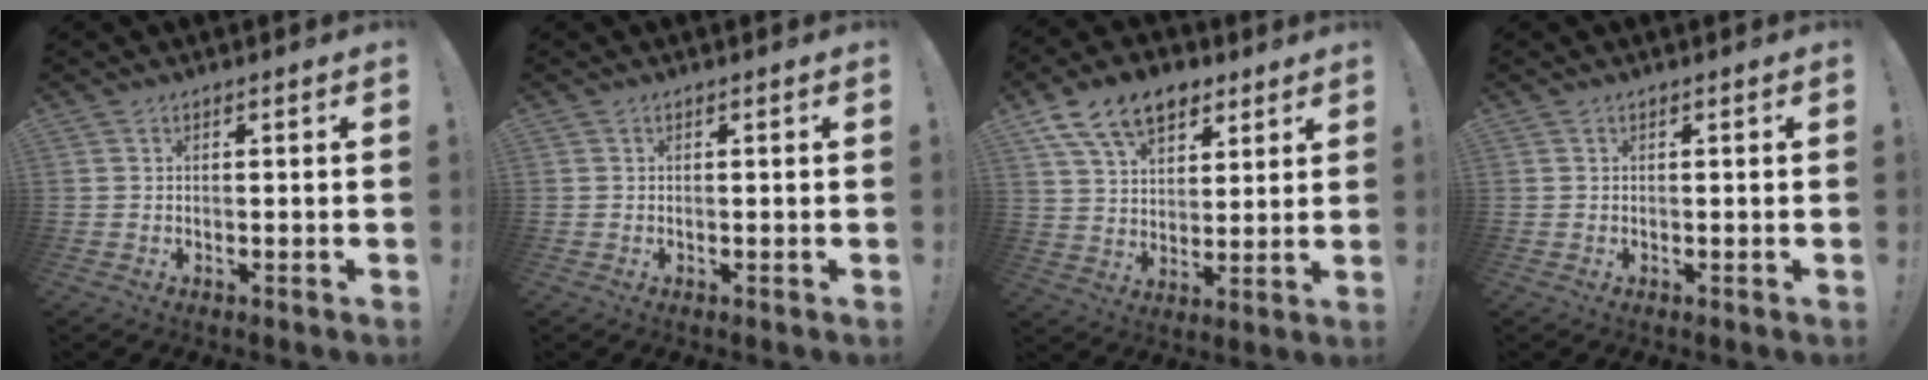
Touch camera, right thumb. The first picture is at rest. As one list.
[{"total": 0.0}, {"total": 14.7, "force": [8.3, 9.2, 7.9], "torque": [-0.133, -0.034, 0.158]}, {"total": 0.0}]